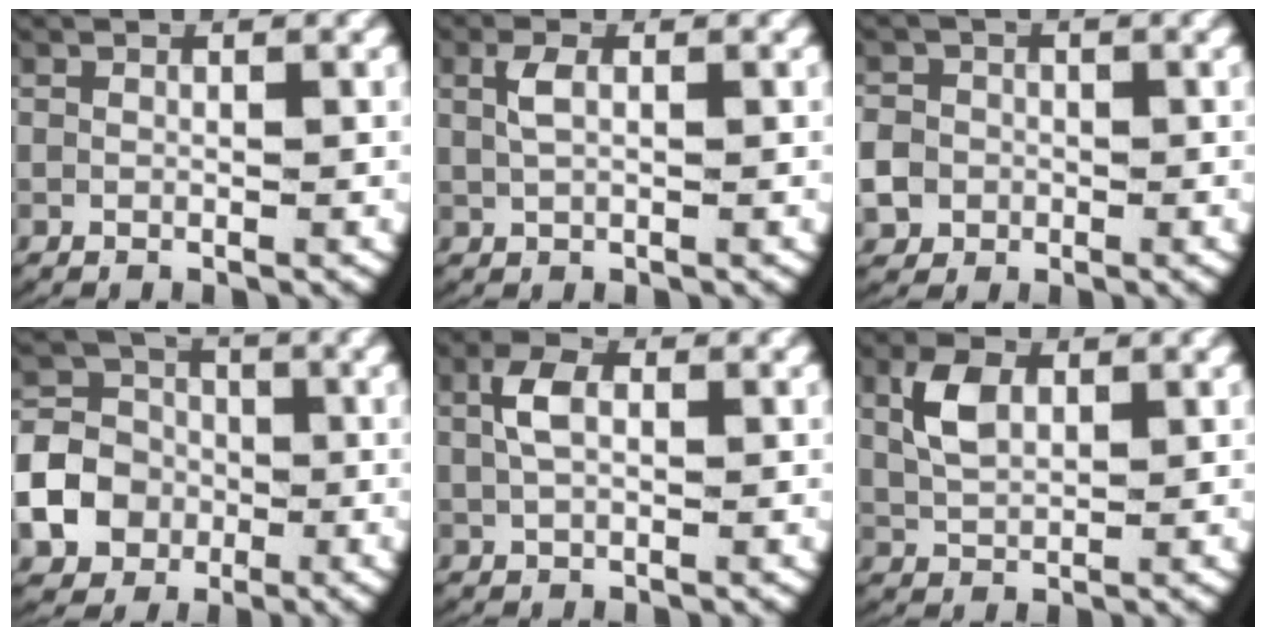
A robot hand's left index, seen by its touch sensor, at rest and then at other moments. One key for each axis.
{"total": 1.6, "fx": 0.5, "fy": 0.5, "fz": 1.4, "tx": -0.040, "ty": -0.001, "tz": 0.013}
{"total": 4.6, "fx": -0.9, "fy": 4.3, "fz": 1.3, "tx": -0.045, "ty": -0.013, "tz": -0.017}
{"total": 10.5, "fx": -2.0, "fy": 9.6, "fz": 3.8, "tx": -0.095, "ty": -0.032, "tz": -0.040}
{"total": 2.8, "fx": 0.7, "fy": 1.5, "fz": 2.2, "tx": -0.059, "ty": 0.001, "tz": 0.014}
{"total": 3.5, "fx": 1.2, "fy": 2.0, "fz": 2.6, "tx": -0.063, "ty": -0.005, "tz": 0.030}